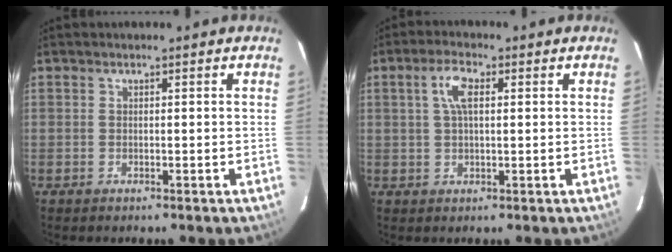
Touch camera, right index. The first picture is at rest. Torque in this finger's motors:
{"motor_torque": [0.71, 0.12, 0.42, 0.09]}